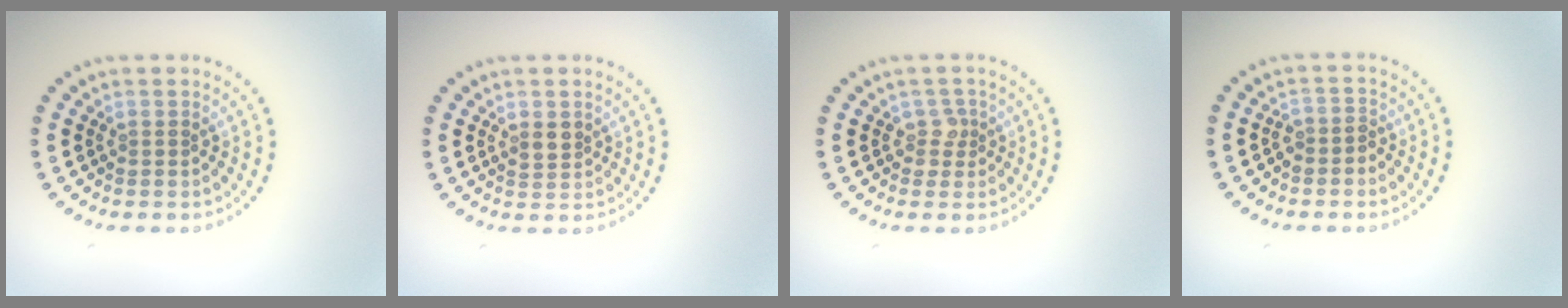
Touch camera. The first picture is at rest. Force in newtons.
{"total": 1.4, "press": 1.3, "slide": 0.6}
{"total": 1.3, "press": 1.0, "slide": 0.8}
{"total": 1.4, "press": 1.1, "slide": 0.9}